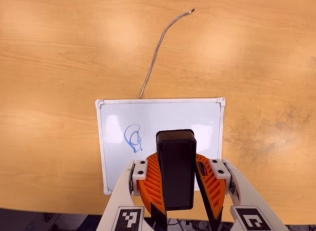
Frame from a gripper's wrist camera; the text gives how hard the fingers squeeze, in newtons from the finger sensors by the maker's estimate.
{"total": 8.5, "left": 9.5, "right": 7.5}